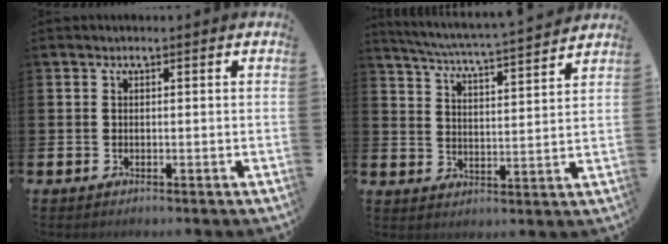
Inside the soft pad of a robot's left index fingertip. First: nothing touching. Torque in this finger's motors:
{"motor_torque": [0.18, -0.45, 0.19, 0.07]}